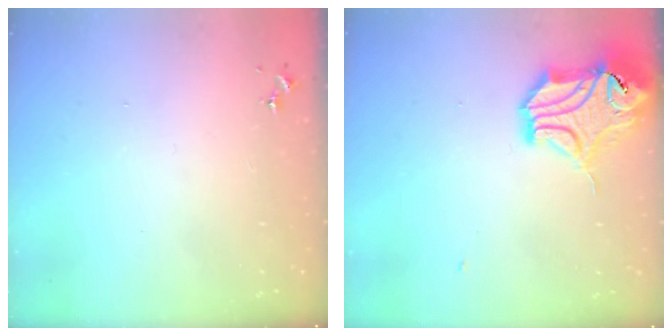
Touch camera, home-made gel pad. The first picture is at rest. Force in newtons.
{"total": 16.0, "press": 15.9, "slide": 2.1}